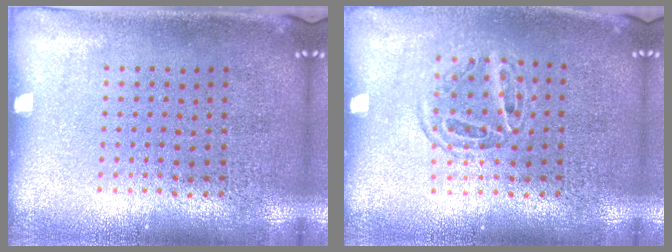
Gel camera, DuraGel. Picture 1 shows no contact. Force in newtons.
{"total": 1.2, "press": 1.0, "slide": 0.5}